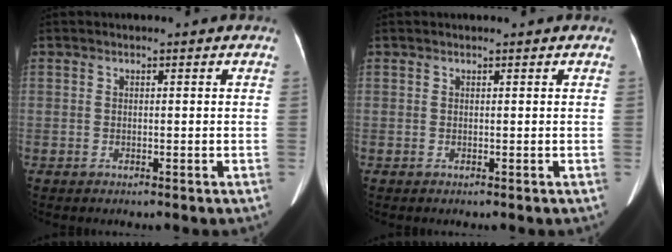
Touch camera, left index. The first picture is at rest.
{"total": 0.0}